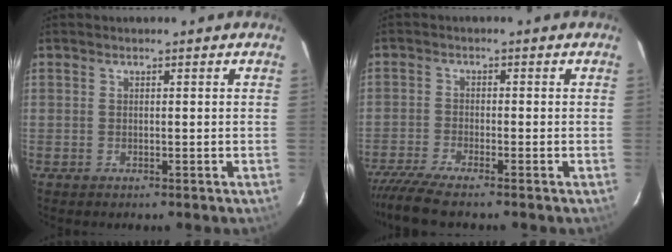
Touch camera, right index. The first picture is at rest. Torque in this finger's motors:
{"motor_torque": [0.93, -0.99, 0.02, 0.01]}